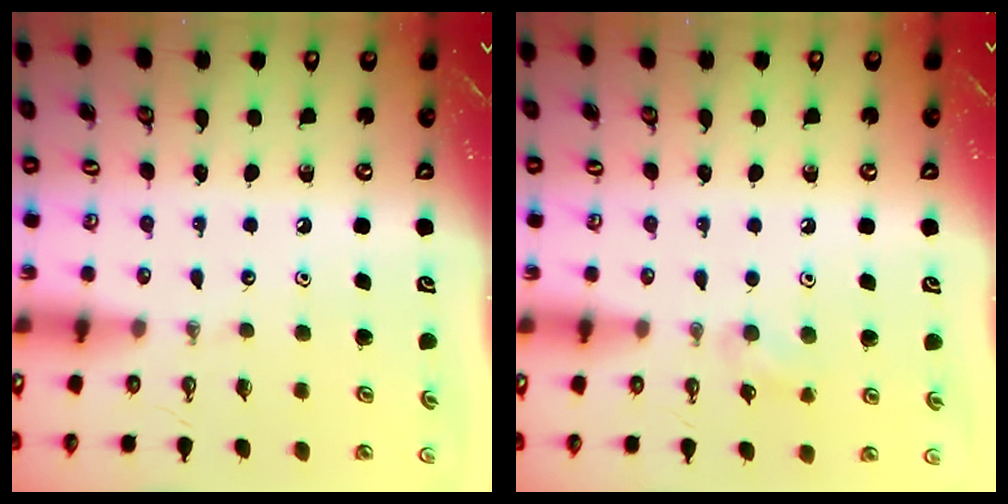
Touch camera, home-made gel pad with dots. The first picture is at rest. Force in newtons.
{"total": 7.2, "press": 6.3, "slide": 3.6}